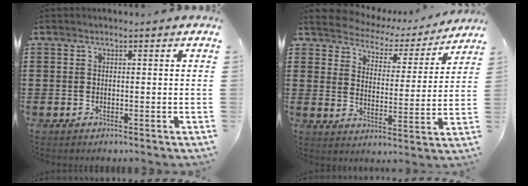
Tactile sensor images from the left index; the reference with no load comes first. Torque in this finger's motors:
{"motor_torque": [1.58, -0.56, 0.22, -0.01]}